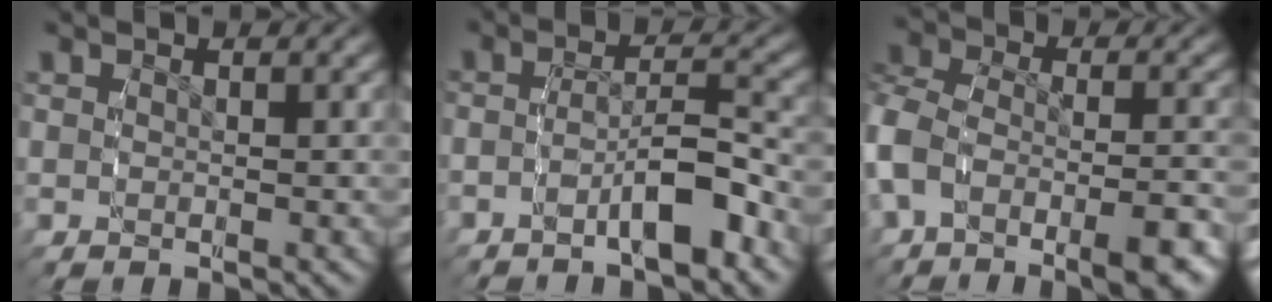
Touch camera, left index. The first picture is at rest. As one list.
[{"total": 4.4, "force": [-3.2, 1.3, 2.8], "torque": [-0.049, -0.001, -0.052]}, {"total": 7.3, "force": [-3.0, 4.7, 4.7], "torque": [-0.113, -0.021, -0.044]}]